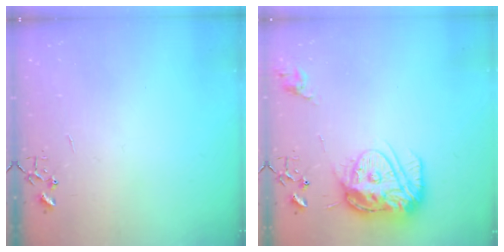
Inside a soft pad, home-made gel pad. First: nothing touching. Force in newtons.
{"total": 15.2, "press": 15.1, "slide": 1.5}